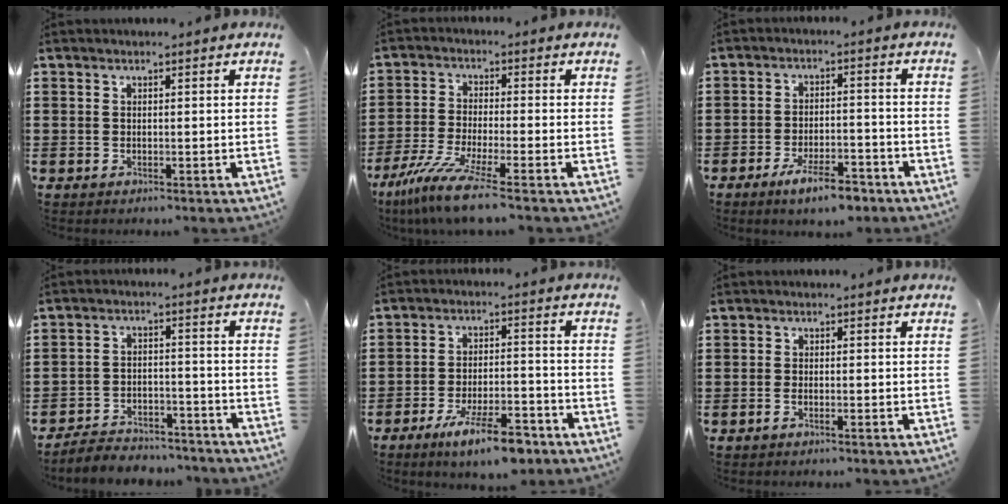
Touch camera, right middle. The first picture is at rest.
{"total": 7.9, "force": [-6.0, 0.1, 5.1], "torque": [-0.122, -0.025, -0.117]}
{"total": 6.6, "force": [-5.2, 1.5, 3.9], "torque": [-0.072, 0.001, -0.094]}
{"total": 4.8, "force": [-4.7, 0.7, 0.4], "torque": [-0.009, 0.008, -0.096]}
{"total": 8.9, "force": [-6.7, 1.8, 5.6], "torque": [-0.102, 0.002, -0.121]}
{"total": 0.9, "force": [-0.6, 0.1, 0.7], "torque": [-0.015, -0.003, -0.010]}